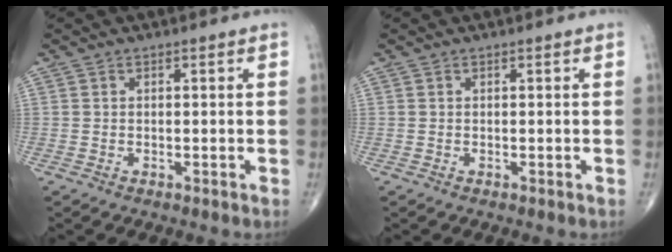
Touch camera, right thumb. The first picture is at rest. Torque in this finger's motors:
{"motor_torque": [-0.11, 0.10, -0.01, -0.01, 0.01]}